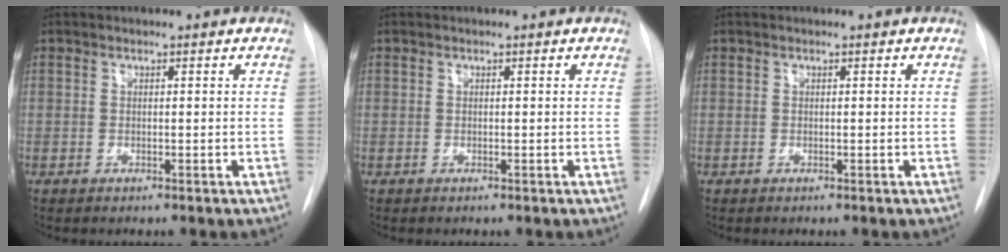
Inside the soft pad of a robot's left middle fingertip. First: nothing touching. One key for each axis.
{"total": 0.0}
{"total": 0.0}